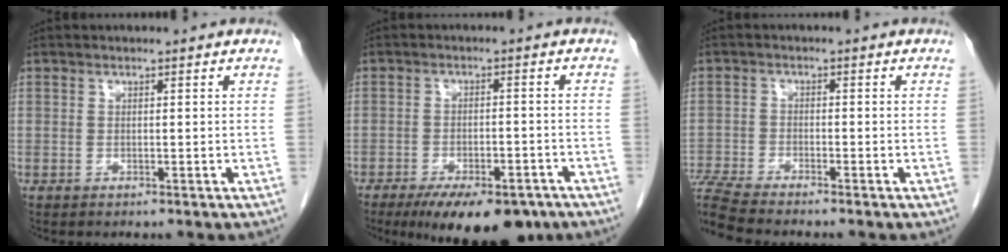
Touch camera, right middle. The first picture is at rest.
{"total": 12.6, "force": [-9.2, 4.6, 7.3], "torque": [-0.107, -0.010, -0.133]}
{"total": 8.0, "force": [-7.4, -0.6, 2.8], "torque": [-0.064, -0.012, -0.138]}